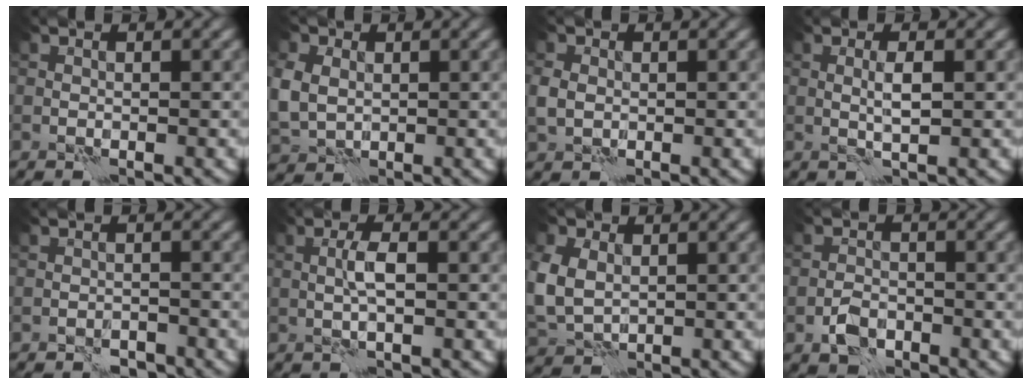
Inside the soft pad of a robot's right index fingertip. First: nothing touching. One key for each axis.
{"total": 4.7, "fx": 0.6, "fy": 3.9, "fz": 2.6, "tx": -0.086, "ty": 0.005, "tz": 0.021}
{"total": 2.0, "fx": 0.1, "fy": 1.7, "fz": 1.0, "tx": -0.028, "ty": 0.005, "tz": 0.001}
{"total": 1.7, "fx": 0.2, "fy": 0.3, "fz": 1.6, "tx": -0.032, "ty": 0.006, "tz": 0.005}
{"total": 1.6, "fx": -1.5, "fy": 0.6, "fz": 0.4, "tx": 0.002, "ty": 0.007, "tz": -0.024}
{"total": 2.1, "fx": 0.0, "fy": 0.4, "fz": 2.0, "tx": -0.042, "ty": 0.009, "tz": 0.000}
{"total": 6.2, "fx": 0.7, "fy": 4.8, "fz": 3.7, "tx": -0.120, "ty": 0.004, "tz": 0.027}
{"total": 2.5, "fx": -1.4, "fy": 1.5, "fz": 1.4, "tx": -0.024, "ty": 0.005, "tz": -0.031}